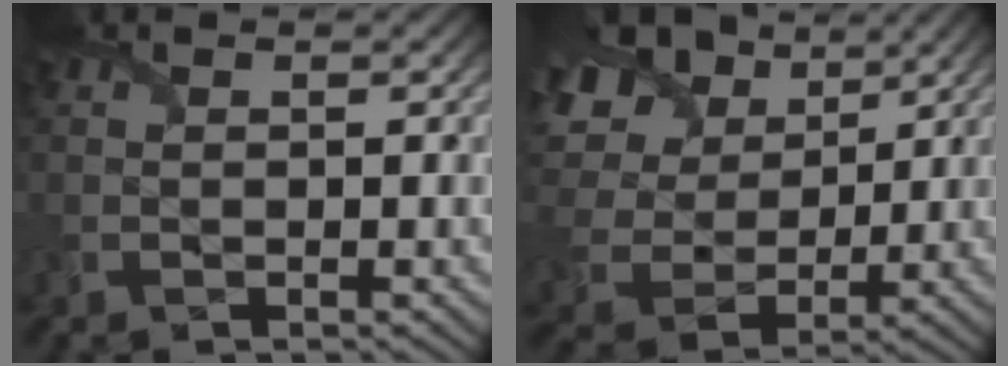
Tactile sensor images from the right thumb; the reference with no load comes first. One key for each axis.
{"total": 14.5, "fx": 6.6, "fy": 9.5, "fz": 8.7, "tx": -0.243, "ty": 0.042, "tz": 0.113}